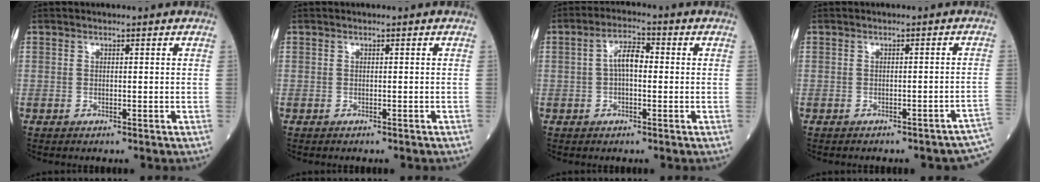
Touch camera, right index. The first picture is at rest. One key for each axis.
{"total": 0.9, "fx": -0.9, "fy": 0.2, "fz": 0.3, "tx": -0.006, "ty": -0.001, "tz": -0.012}
{"total": 4.5, "fx": 0.1, "fy": 1.9, "fz": 4.1, "tx": -0.079, "ty": 0.016, "tz": -0.001}
{"total": 8.1, "fx": -7.4, "fy": 1.5, "fz": 3.0, "tx": -0.027, "ty": 0.005, "tz": -0.072}